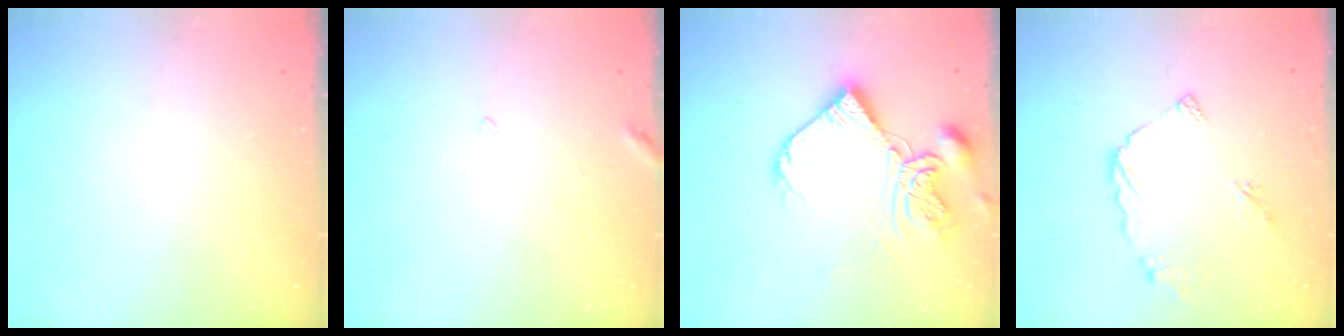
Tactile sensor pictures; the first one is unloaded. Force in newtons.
{"total": 3.0, "press": 3.0, "slide": 0.2}
{"total": 14.2, "press": 14.1, "slide": 1.5}
{"total": 8.2, "press": 8.1, "slide": 0.9}